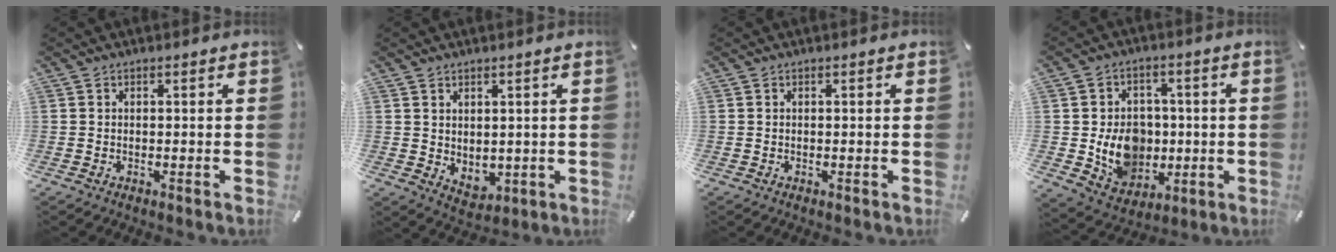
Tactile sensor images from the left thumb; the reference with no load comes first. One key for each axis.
{"total": 3.5, "fx": 2.4, "fy": 2.5, "fz": 0.4, "tx": 0.002, "ty": -0.014, "tz": 0.043}
{"total": 0.0}
{"total": 12.2, "fx": -0.8, "fy": 10.6, "fz": 6.0, "tx": -0.112, "ty": 0.007, "tz": -0.004}